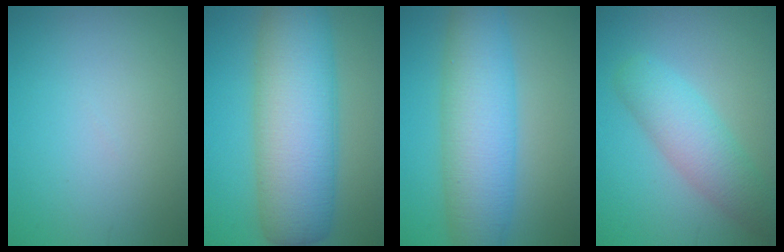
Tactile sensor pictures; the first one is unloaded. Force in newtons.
{"total": 11.7, "press": 11.7, "slide": 0.4}
{"total": 8.5, "press": 8.5, "slide": 0.2}
{"total": 4.8, "press": 4.8, "slide": 0.2}